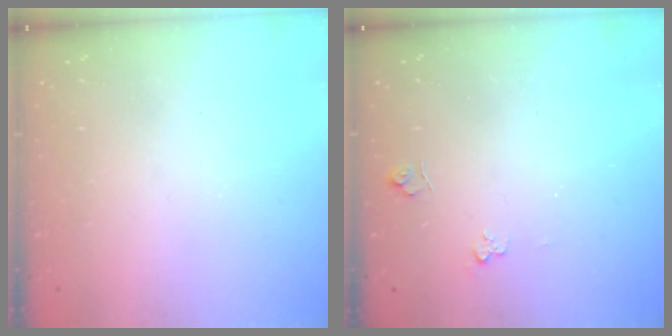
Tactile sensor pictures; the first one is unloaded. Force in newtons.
{"total": 3.6, "press": 3.6, "slide": 0.4}